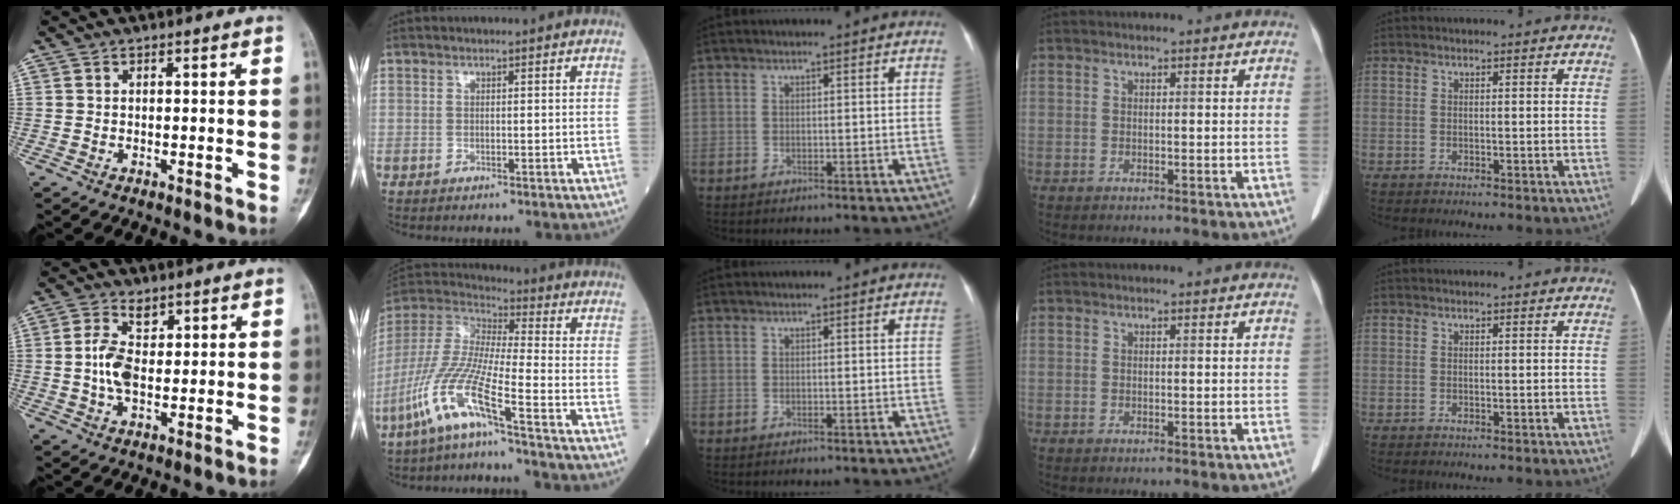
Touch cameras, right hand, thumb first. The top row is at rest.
{"thumb": {"total": 6.2, "force": [1.2, 3.8, 4.7], "torque": [-0.090, 0.002, 0.021]}, "index": {"total": 12.7, "force": [-7.2, -0.1, 10.4], "torque": [-0.243, -0.023, -0.152]}}